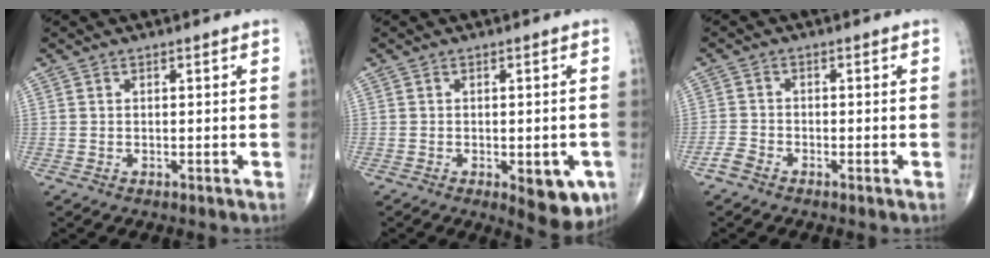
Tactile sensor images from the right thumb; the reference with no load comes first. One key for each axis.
{"total": 8.3, "fx": -3.0, "fy": 3.5, "fz": 6.9, "tx": -0.057, "ty": -0.004, "tz": -0.029}
{"total": 2.1, "fx": -1.7, "fy": 0.8, "fz": 0.8, "tx": -0.016, "ty": -0.001, "tz": -0.040}